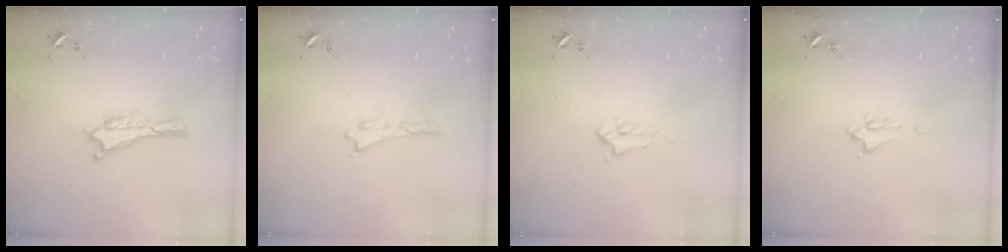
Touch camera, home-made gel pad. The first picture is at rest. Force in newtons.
{"total": 0.0}
{"total": 1.7, "press": 1.6, "slide": 0.2}
{"total": 1.6, "press": 1.6, "slide": 0.2}